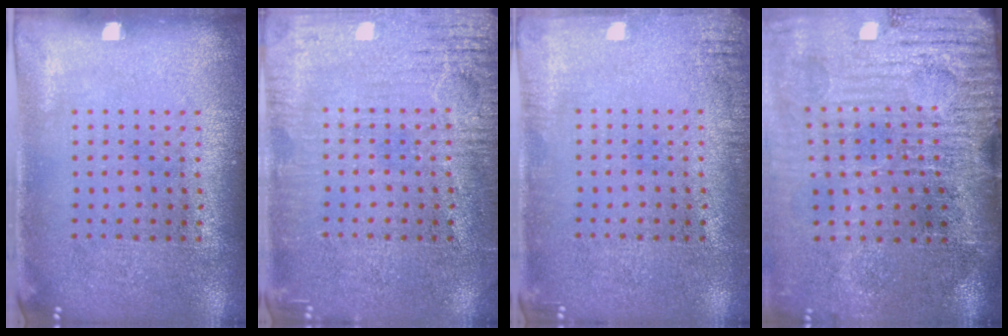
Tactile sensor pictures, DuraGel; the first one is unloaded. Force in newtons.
{"total": 3.6, "press": 3.6, "slide": 0.4}
{"total": 1.5, "press": 1.5, "slide": 0.3}
{"total": 4.8, "press": 4.0, "slide": 2.6}